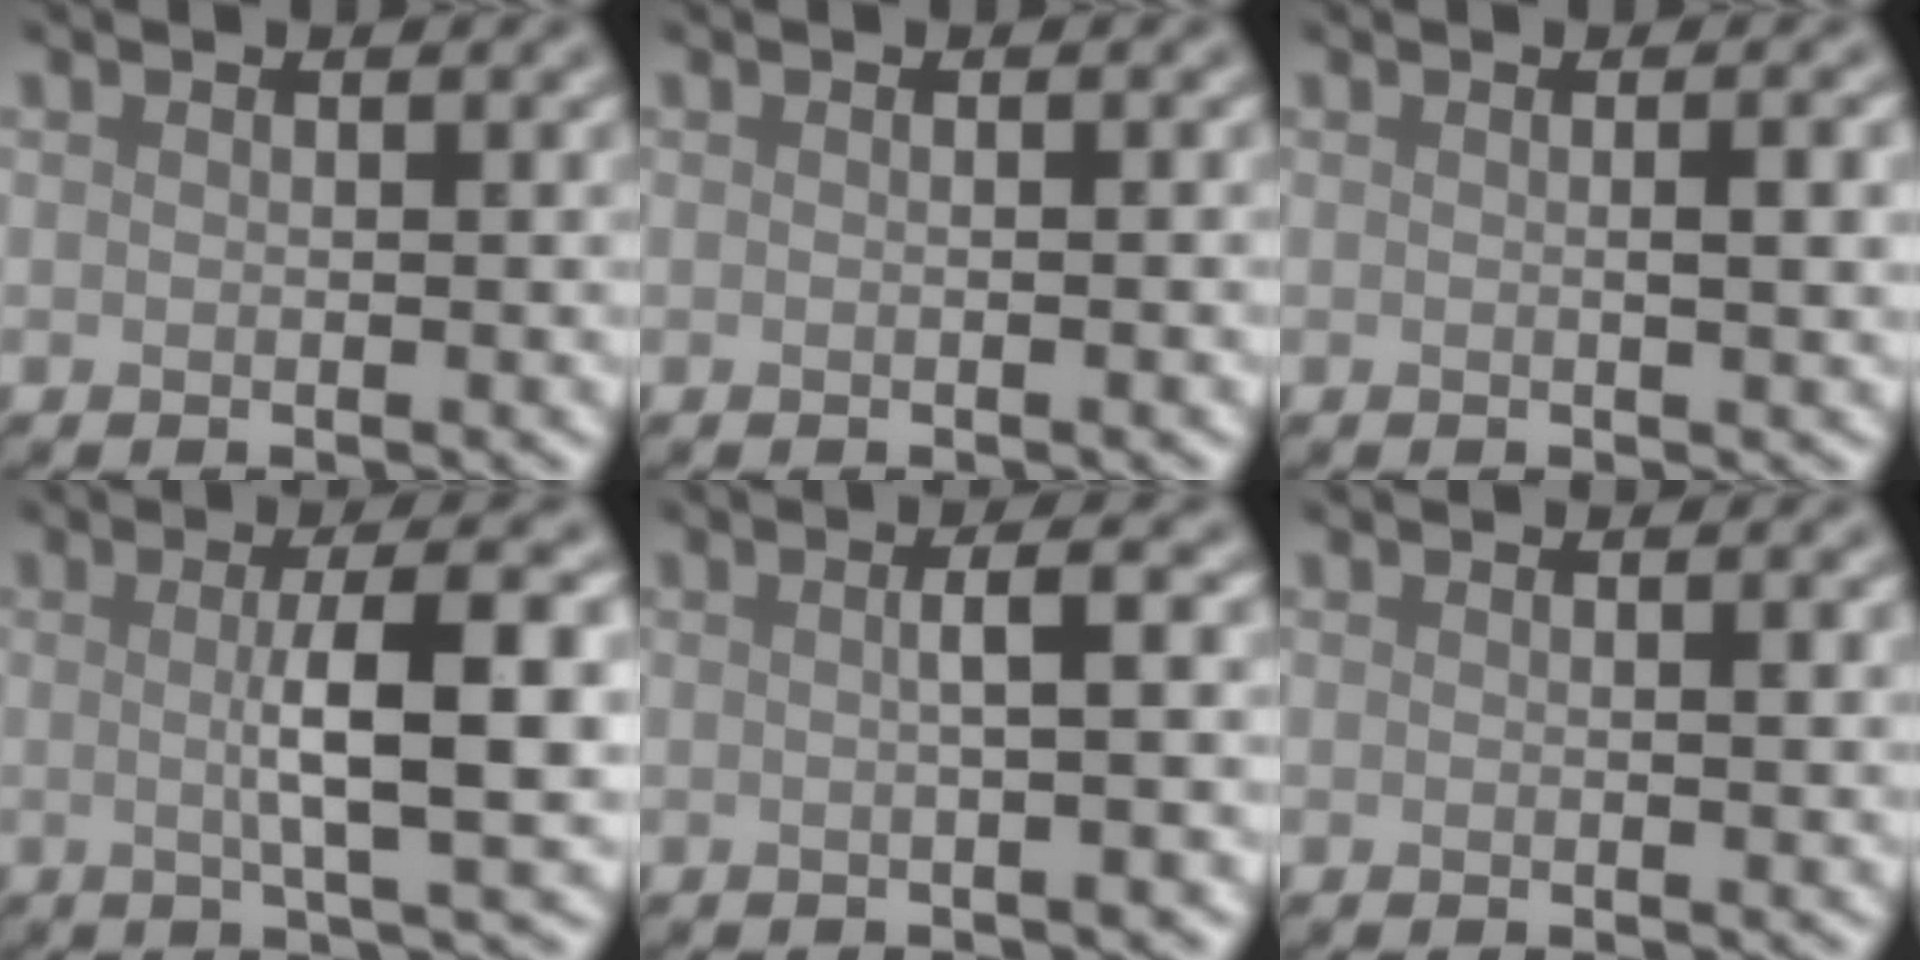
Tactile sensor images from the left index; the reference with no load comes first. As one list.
[{"total": 0.7, "force": [-0.1, 0.1, 0.6], "torque": [-0.006, 0.001, -0.003]}, {"total": 2.4, "force": [0.1, 0.6, 2.3], "torque": [-0.028, 0.004, -0.002]}, {"total": 7.2, "force": [0.3, 1.5, 7.0], "torque": [-0.102, 0.009, 0.001]}, {"total": 4.1, "force": [0.2, 1.5, 3.8], "torque": [-0.024, 0.014, -0.013]}, {"total": 0.8, "force": [0.1, 0.1, 0.8], "torque": [-0.010, 0.002, 0.001]}]